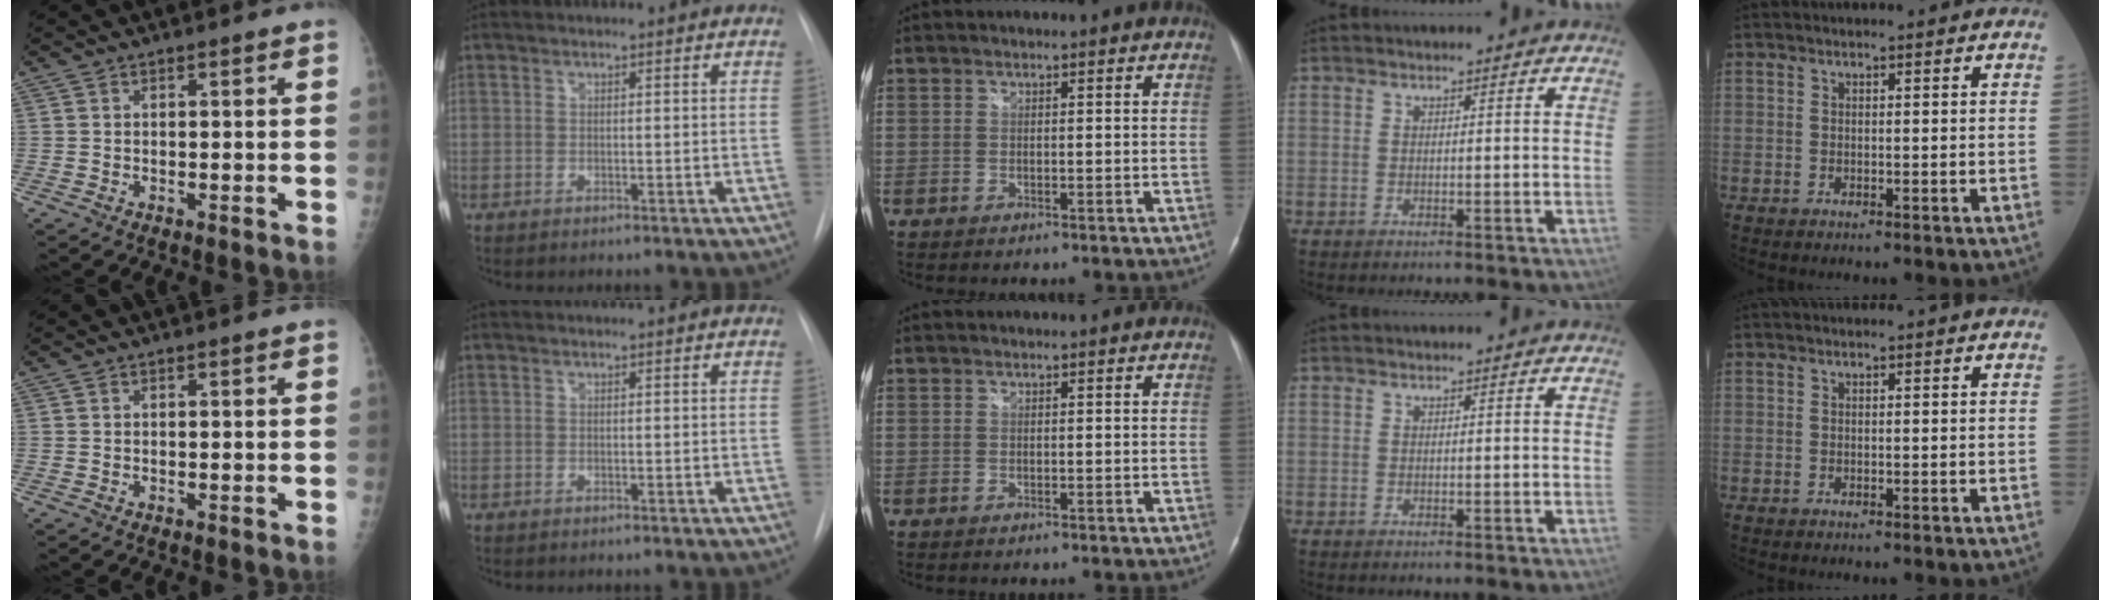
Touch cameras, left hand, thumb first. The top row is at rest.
{}